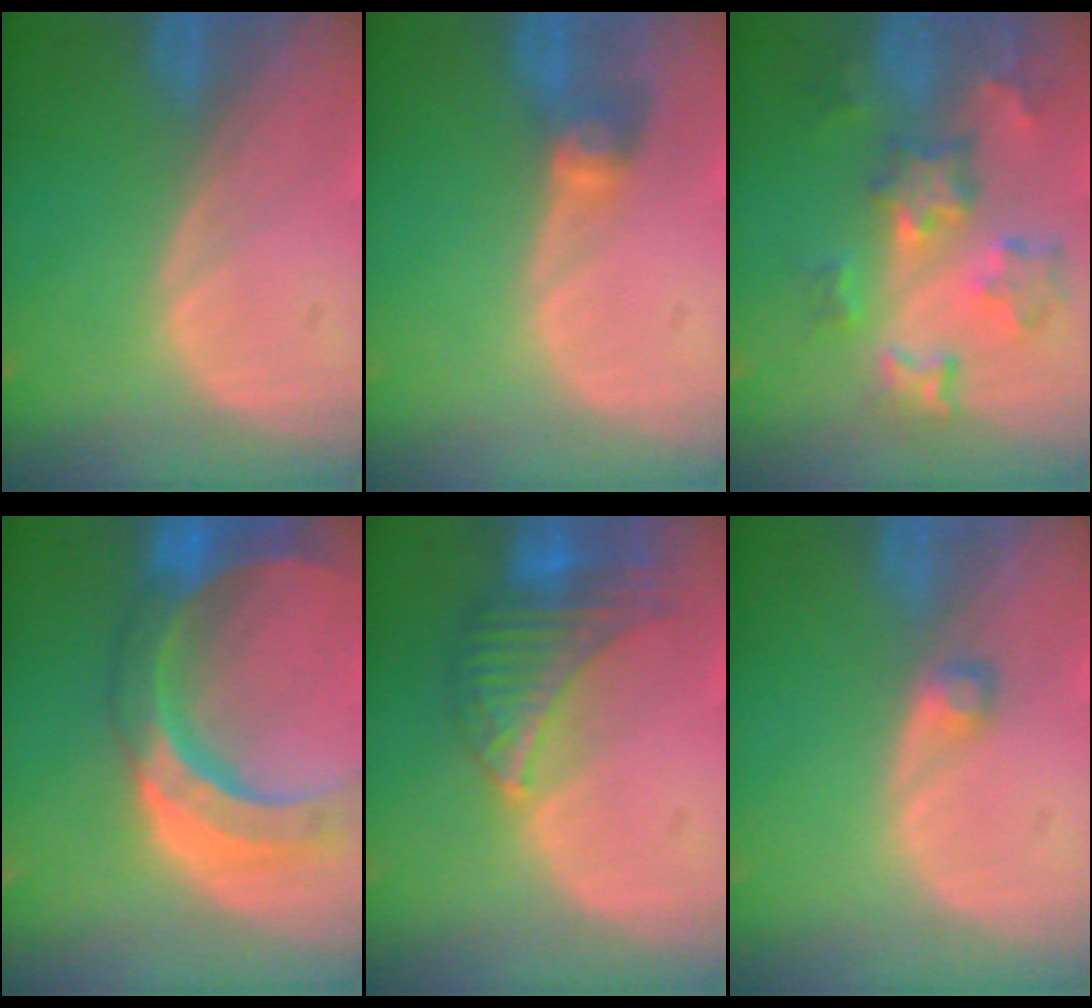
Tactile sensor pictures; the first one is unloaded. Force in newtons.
{"total": 2.7, "press": 2.6, "slide": 0.5}
{"total": 8.9, "press": 7.9, "slide": 4.2}
{"total": 11.6, "press": 9.8, "slide": 6.2}
{"total": 7.6, "press": 7.0, "slide": 2.9}
{"total": 1.5, "press": 1.4, "slide": 0.2}